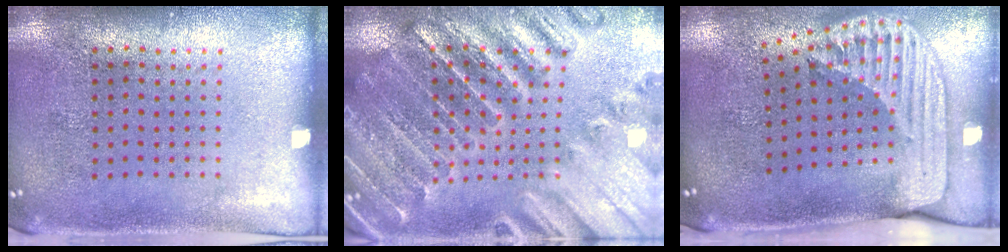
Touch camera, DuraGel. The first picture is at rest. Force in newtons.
{"total": 2.8, "press": 2.8, "slide": 0.4}
{"total": 2.5, "press": 1.8, "slide": 1.8}